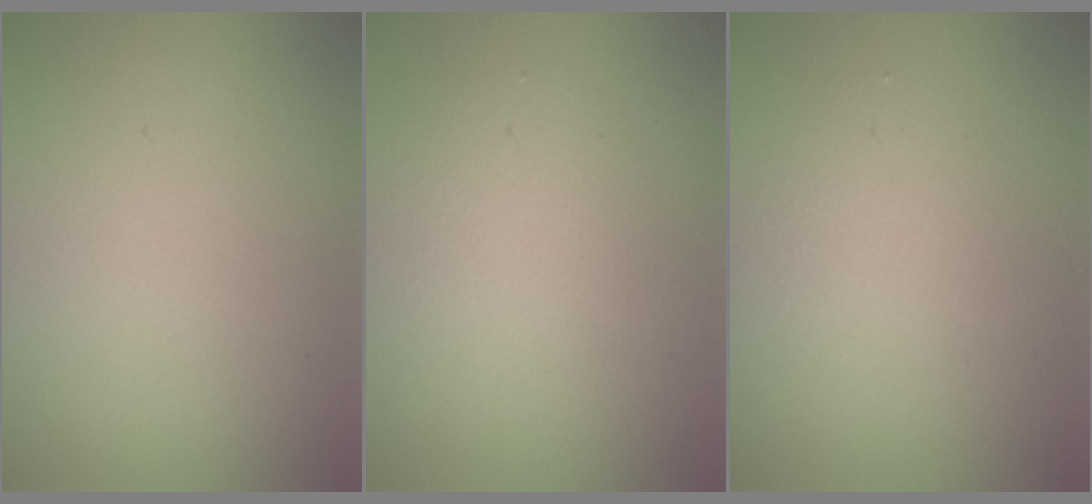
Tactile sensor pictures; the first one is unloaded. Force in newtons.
{"total": 2.8, "press": 2.8, "slide": 0.1}
{"total": 2.4, "press": 2.4, "slide": 0.1}